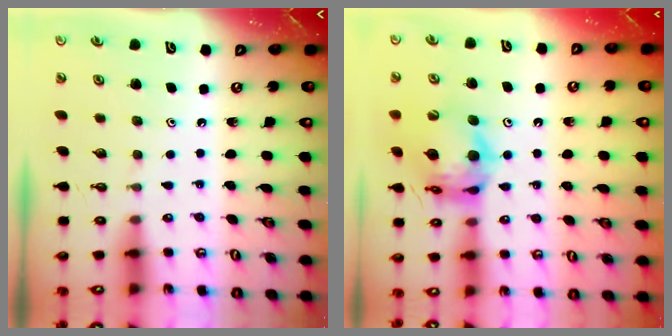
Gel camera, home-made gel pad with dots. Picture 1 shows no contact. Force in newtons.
{"total": 13.9, "press": 13.8, "slide": 1.5}